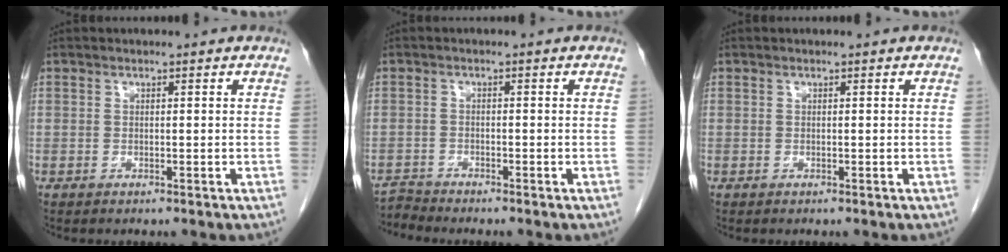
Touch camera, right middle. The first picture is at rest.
{"total": 2.3, "force": [-2.1, -0.6, -0.9], "torque": [0.018, -0.017, -0.040]}
{"total": 0.0}